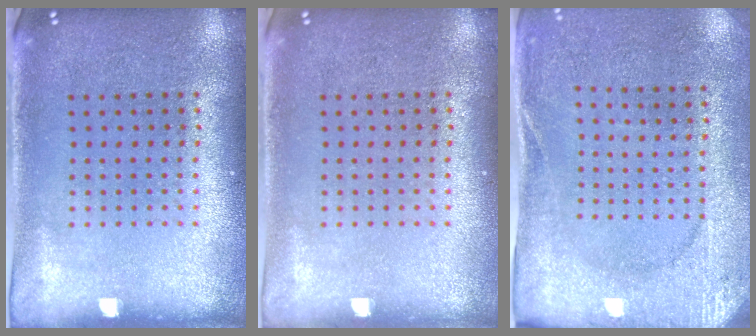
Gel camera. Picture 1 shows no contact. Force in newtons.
{"total": 0.0}
{"total": 2.6, "press": 2.4, "slide": 0.9}